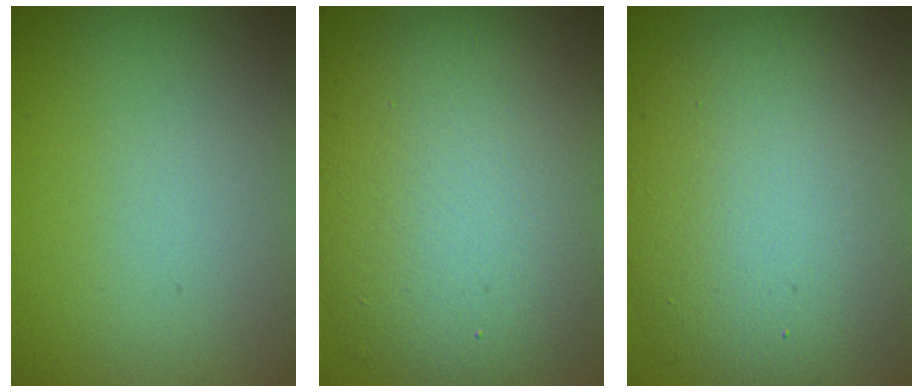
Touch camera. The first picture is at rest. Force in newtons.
{"total": 12.0, "press": 11.9, "slide": 0.6}
{"total": 10.9, "press": 10.8, "slide": 1.1}